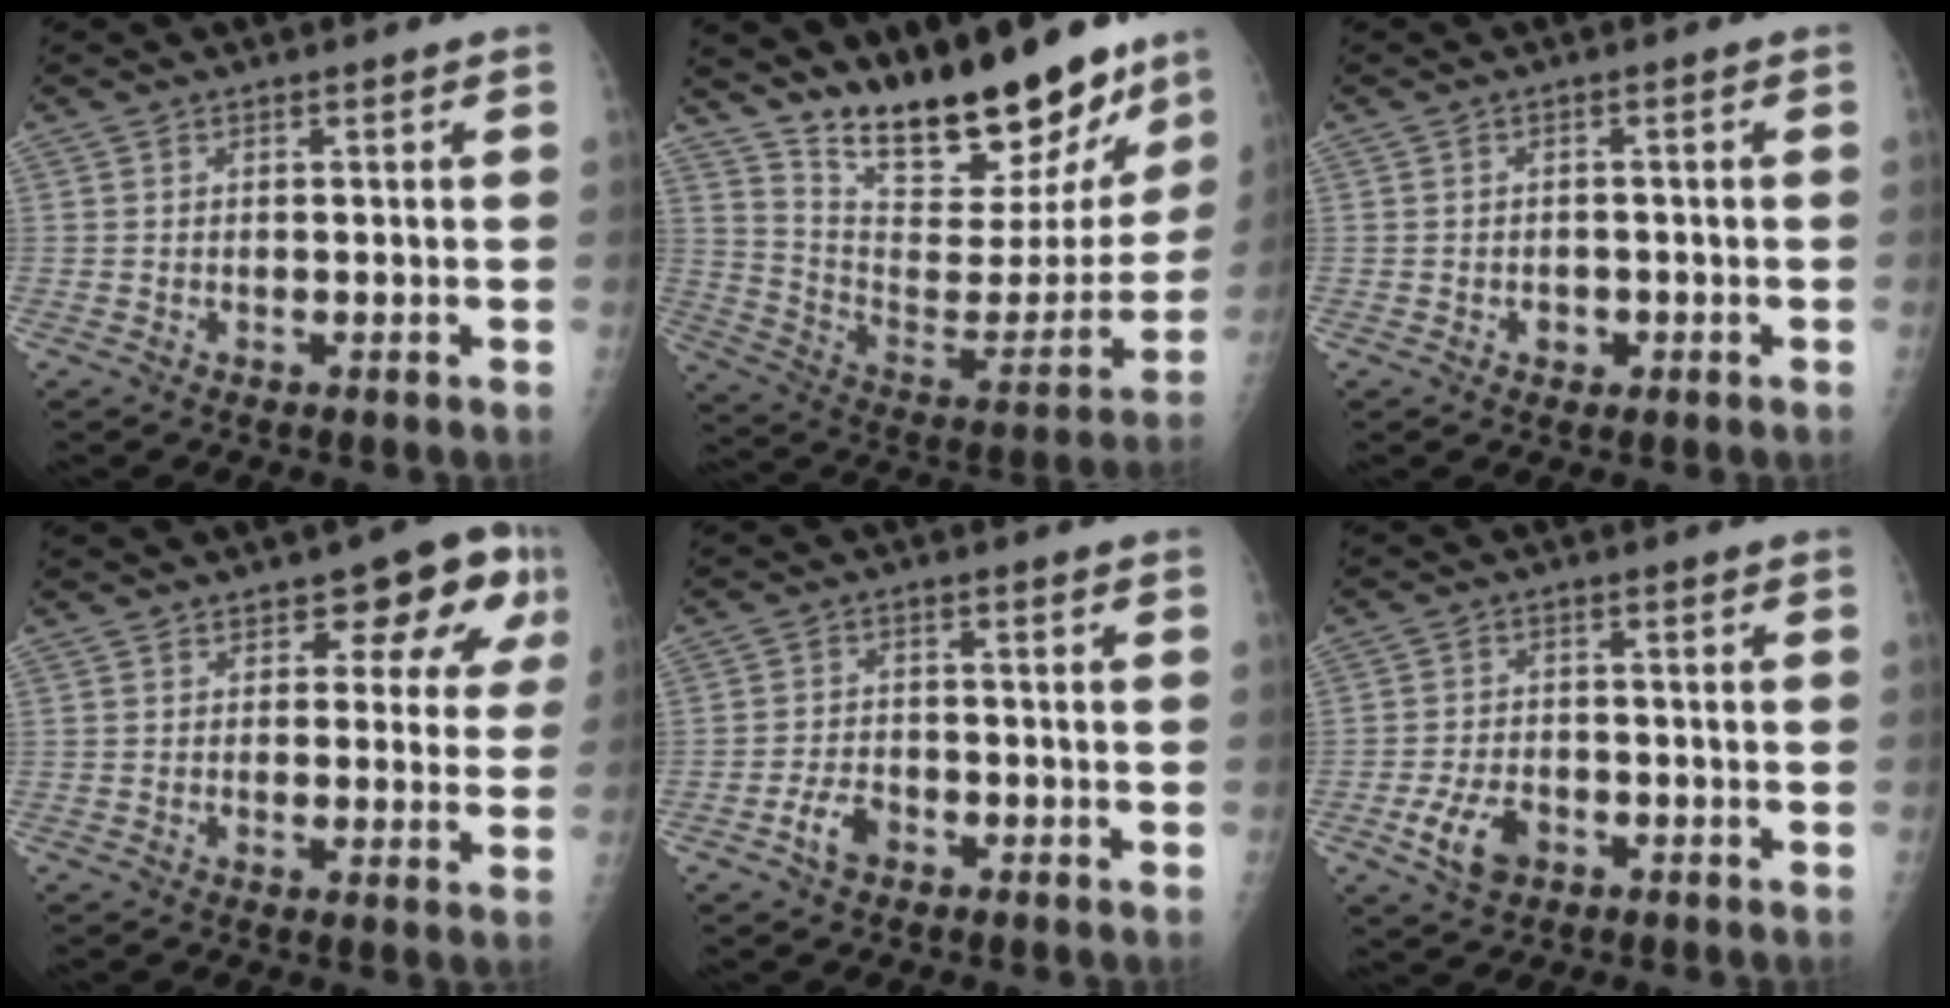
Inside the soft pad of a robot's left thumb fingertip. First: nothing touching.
{"total": 26.5, "force": [21.1, 8.7, 13.4], "torque": [-0.176, -0.110, 0.326]}
{"total": 2.1, "force": [-0.8, 1.7, 0.9], "torque": [-0.004, 0.007, -0.009]}
{"total": 9.5, "force": [4.1, 5.0, 7.0], "torque": [-0.036, -0.009, 0.044]}
{"total": 4.2, "force": [-2.5, 2.5, 2.2], "torque": [-0.037, 0.019, -0.044]}
{"total": 6.6, "force": [-3.1, 4.2, 4.0], "torque": [-0.073, 0.013, -0.052]}